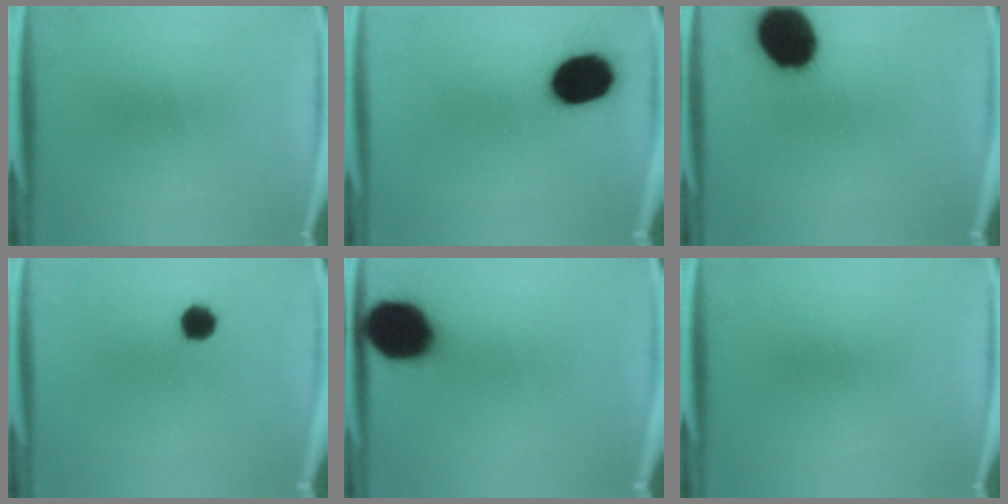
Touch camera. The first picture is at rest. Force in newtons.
{"total": 14.1}
{"total": 17.9}
{"total": 4.3}
{"total": 18.1}
{"total": 0.0}